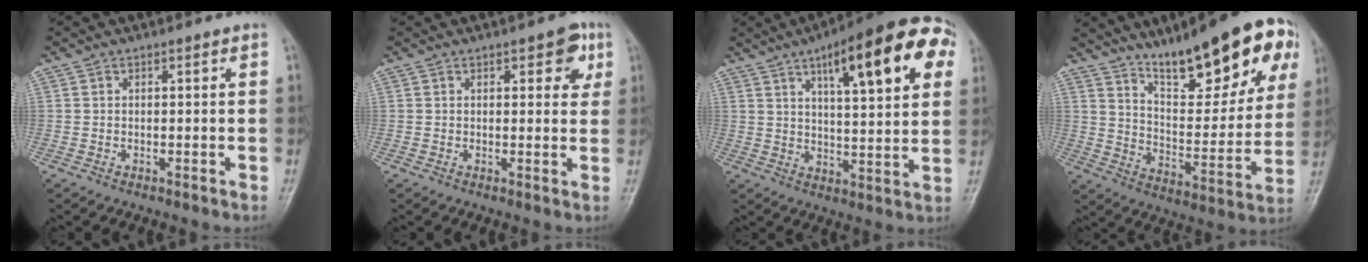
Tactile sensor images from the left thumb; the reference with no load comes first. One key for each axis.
{"total": 5.0, "fx": 2.2, "fy": 2.5, "fz": 3.7, "tx": -0.017, "ty": -0.004, "tz": 0.018}
{"total": 21.2, "fx": 8.9, "fy": 6.4, "fz": 18.2, "tx": -0.225, "ty": -0.002, "tz": 0.120}
{"total": 21.9, "fx": 13.5, "fy": 6.2, "fz": 16.1, "tx": -0.193, "ty": -0.054, "tz": 0.214}